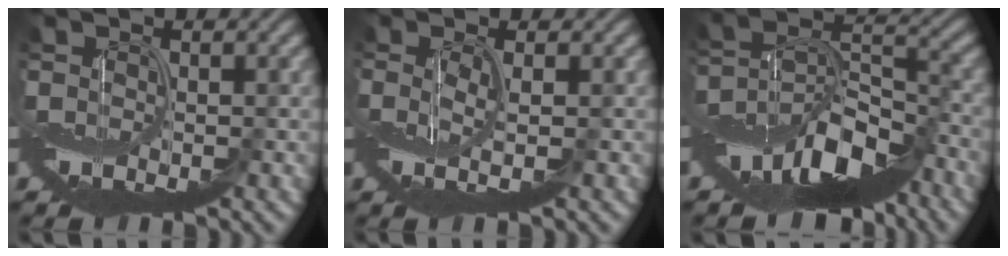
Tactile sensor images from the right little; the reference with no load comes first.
{"total": 1.6, "force": [-0.1, -0.3, 1.5], "torque": [-0.035, -0.002, -0.002]}
{"total": 11.1, "force": [-7.5, 4.5, 6.9], "torque": [-0.111, 0.009, -0.141]}